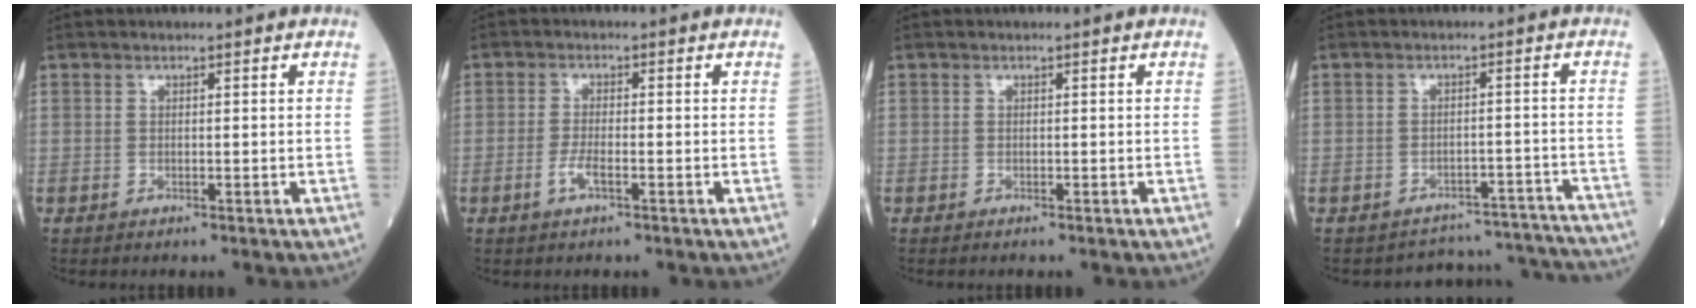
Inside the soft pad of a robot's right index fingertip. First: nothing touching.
{"total": 2.8, "force": [-1.2, 0.6, 2.5], "torque": [-0.056, -0.002, -0.026]}
{"total": 0.0}
{"total": 11.5, "force": [-11.4, 1.7, -1.2], "torque": [0.031, 0.043, -0.129]}